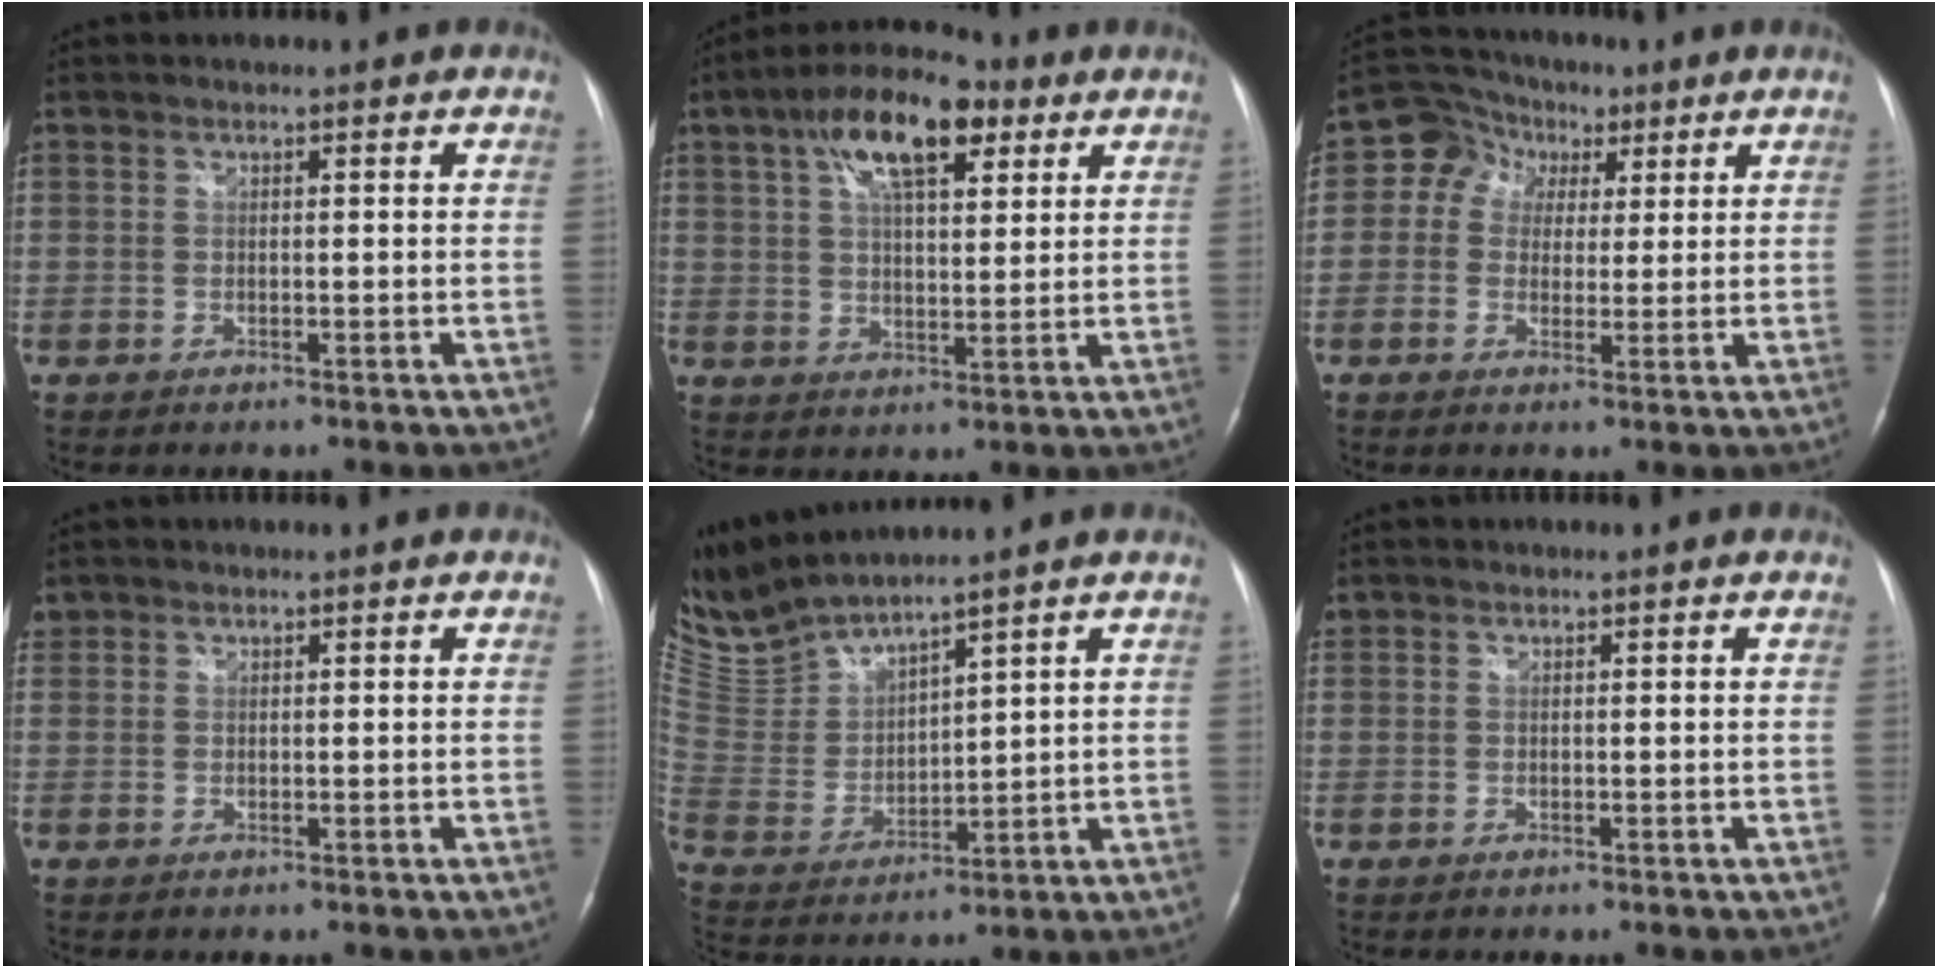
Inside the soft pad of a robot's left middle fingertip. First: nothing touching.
{"total": 13.2, "force": [6.6, 4.7, 10.4], "torque": [-0.187, 0.032, 0.111]}
{"total": 6.7, "force": [2.0, 5.8, 2.5], "torque": [-0.049, 0.035, 0.032]}
{"total": 1.3, "force": [1.0, 0.9, 0.0], "torque": [0.004, 0.014, 0.018]}
{"total": 9.2, "force": [9.0, -0.1, 1.8], "torque": [-0.067, -0.001, 0.203]}
{"total": 0.6, "force": [0.5, 0.4, 0.0], "torque": [-0.001, 0.013, 0.010]}